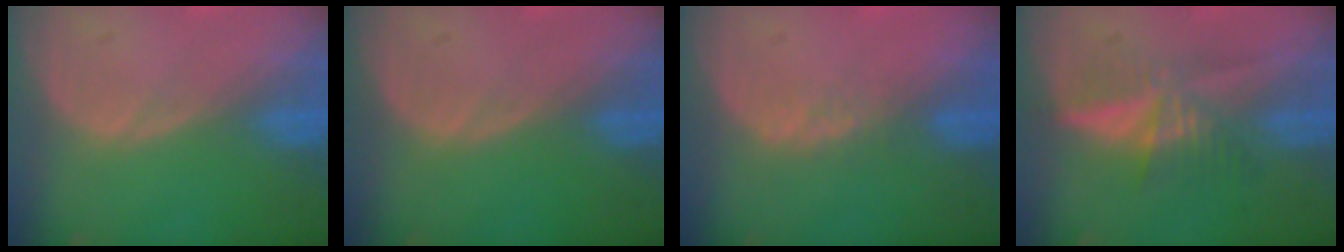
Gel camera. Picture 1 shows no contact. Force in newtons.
{"total": 0.0}
{"total": 1.7, "press": 1.4, "slide": 0.9}
{"total": 5.2, "press": 5.1, "slide": 1.0}